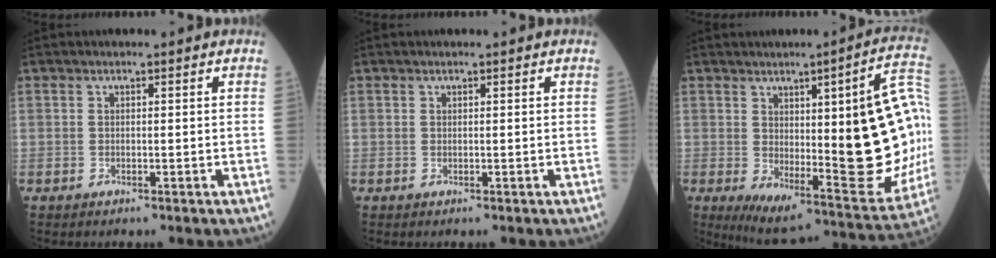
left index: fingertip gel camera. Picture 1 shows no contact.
{"total": 0.0}
{"total": 24.5, "force": [-0.5, 5.4, 23.9], "torque": [-0.275, 0.018, 0.016]}